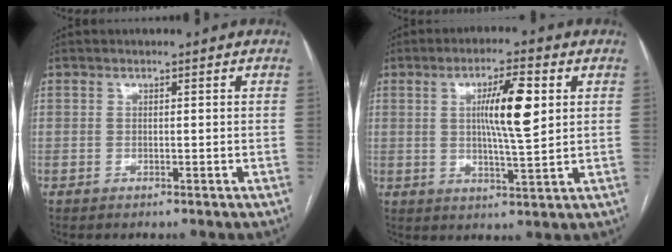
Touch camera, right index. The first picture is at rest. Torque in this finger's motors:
{"motor_torque": [0.57, 0.37, 0.49, 0.14]}